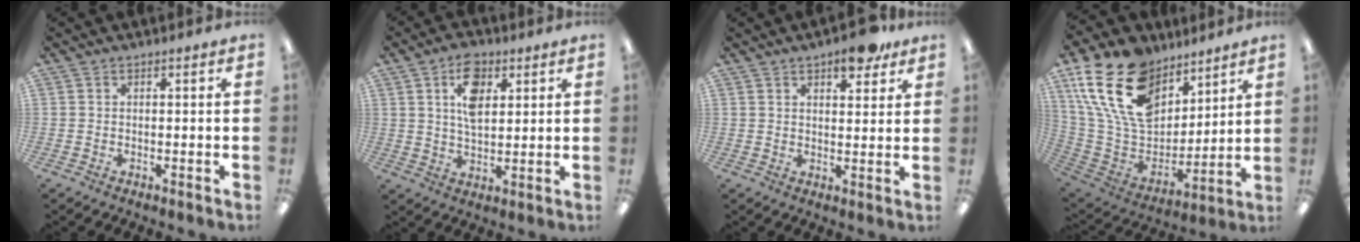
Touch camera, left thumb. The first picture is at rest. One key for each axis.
{"total": 9.2, "fx": 4.0, "fy": 5.4, "fz": 6.4, "tx": -0.095, "ty": -0.004, "tz": 0.068}
{"total": 7.5, "fx": 5.3, "fy": 3.2, "fz": 4.3, "tx": -0.039, "ty": -0.031, "tz": 0.085}
{"total": 22.4, "fx": 12.2, "fy": 14.2, "fz": 12.3, "tx": -0.263, "ty": -0.051, "tz": 0.225}